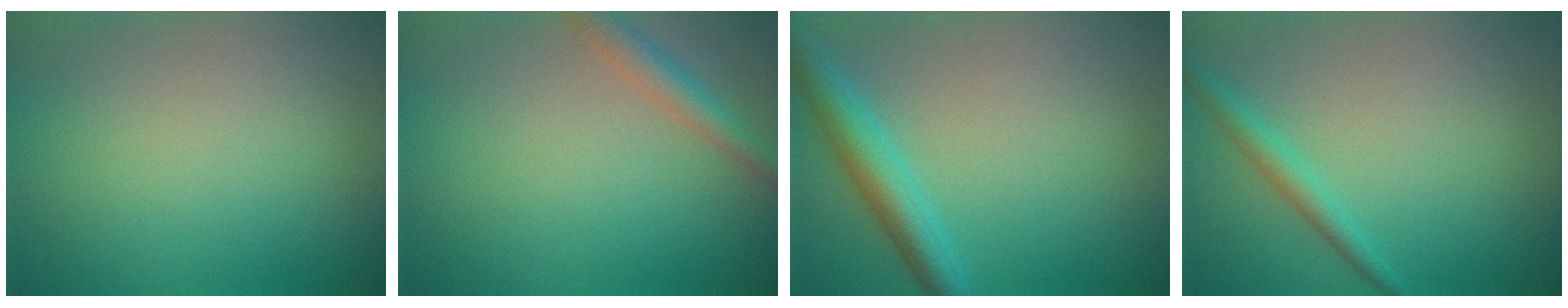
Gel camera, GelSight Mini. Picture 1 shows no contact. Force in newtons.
{"total": 2.8, "press": 2.8, "slide": 0.2}
{"total": 4.0, "press": 4.0, "slide": 0.2}
{"total": 1.9, "press": 1.9, "slide": 0.1}